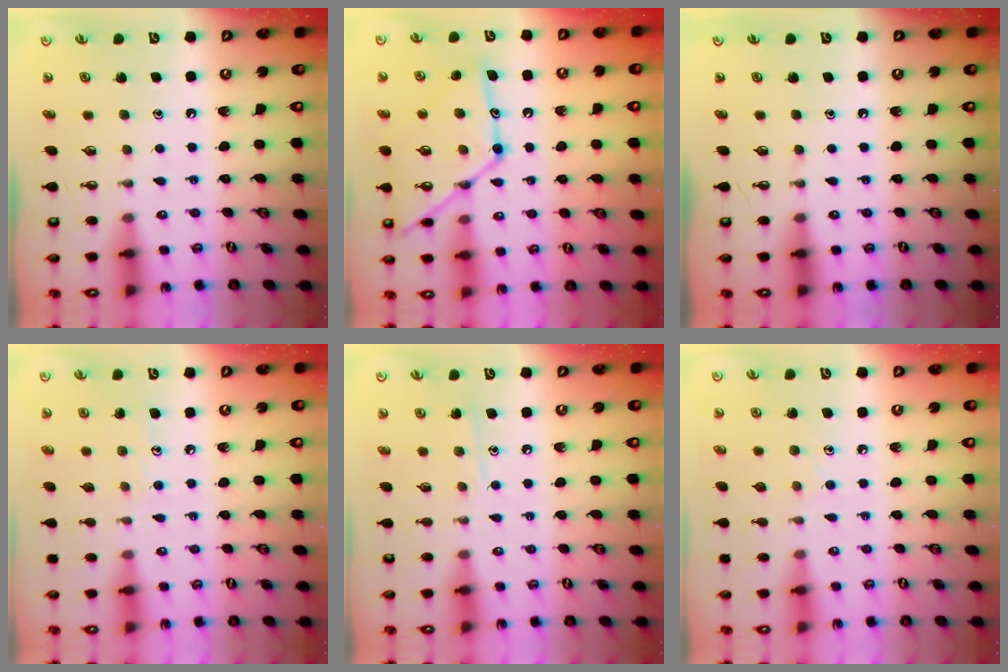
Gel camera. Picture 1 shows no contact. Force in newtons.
{"total": 17.1, "press": 17.0, "slide": 1.4}
{"total": 0.0}
{"total": 6.1, "press": 6.1, "slide": 0.5}
{"total": 6.9, "press": 6.9, "slide": 0.8}
{"total": 7.3, "press": 7.2, "slide": 0.7}